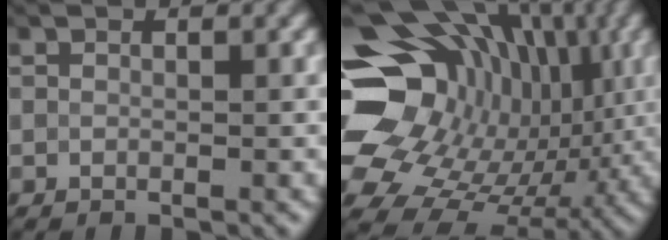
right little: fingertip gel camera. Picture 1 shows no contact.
{"total": 19.3, "force": [1.8, 15.7, 11.1], "torque": [-0.197, -0.003, 0.053]}